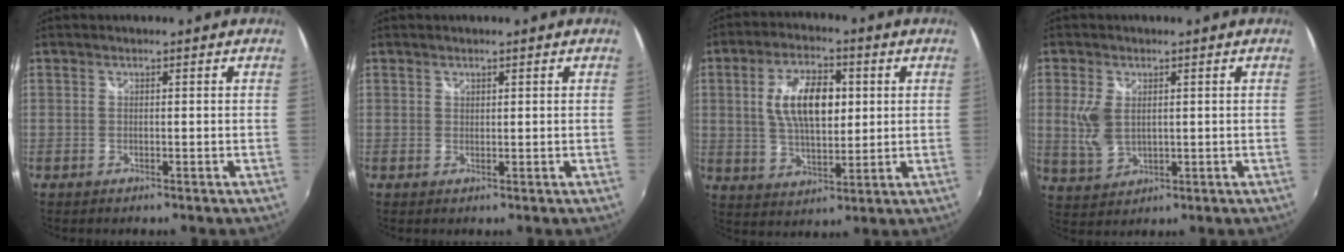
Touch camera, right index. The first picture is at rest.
{"total": 0.6, "force": [0.5, 0.3, 0.1], "torque": [0.000, 0.001, 0.008]}
{"total": 11.8, "force": [2.2, 5.8, 10.0], "torque": [-0.183, 0.011, 0.042]}
{"total": 6.4, "force": [1.2, 3.9, 4.9], "torque": [-0.111, 0.000, 0.028]}